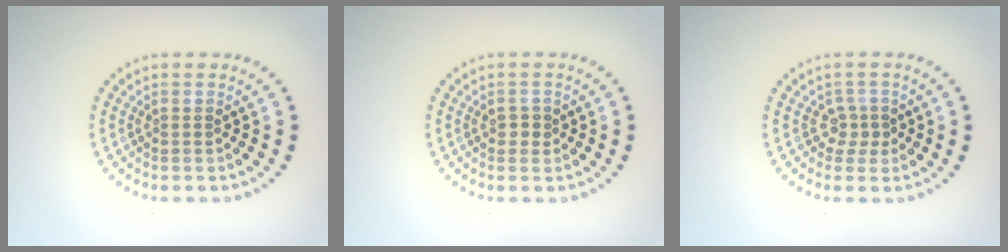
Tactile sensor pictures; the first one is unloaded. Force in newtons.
{"total": 1.1, "press": 1.0, "slide": 0.4}
{"total": 1.8, "press": 1.2, "slide": 1.3}